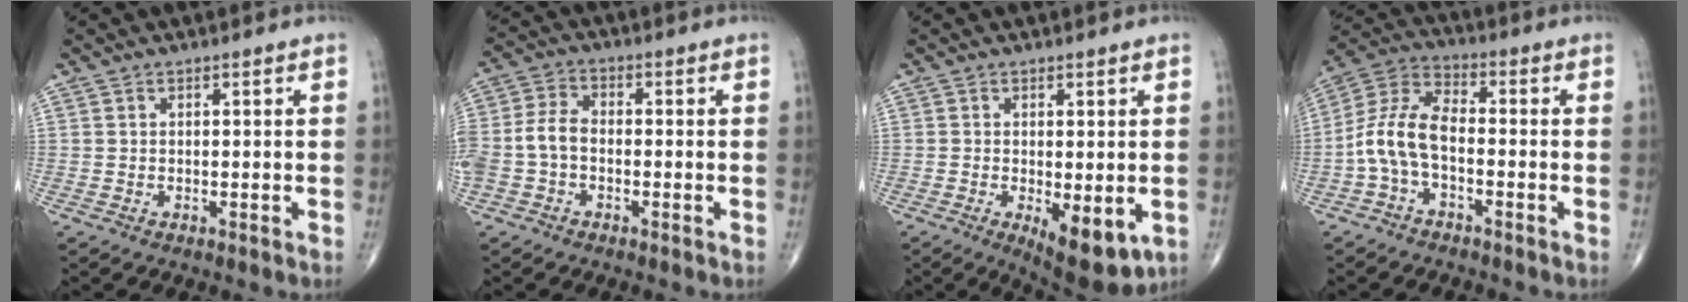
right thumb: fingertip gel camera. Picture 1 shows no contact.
{"total": 7.6, "force": [-1.6, 5.1, 5.4], "torque": [-0.118, 0.024, -0.039]}
{"total": 9.3, "force": [-2.7, 3.8, 8.1], "torque": [-0.106, -0.020, -0.030]}
{"total": 9.5, "force": [-2.5, 5.0, 7.7], "torque": [-0.157, 0.038, -0.061]}